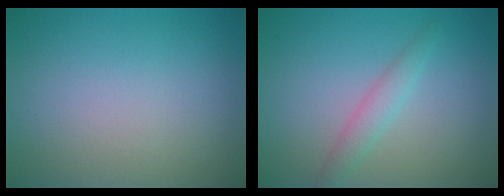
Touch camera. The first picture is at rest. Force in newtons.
{"total": 1.9, "press": 1.9, "slide": 0.0}